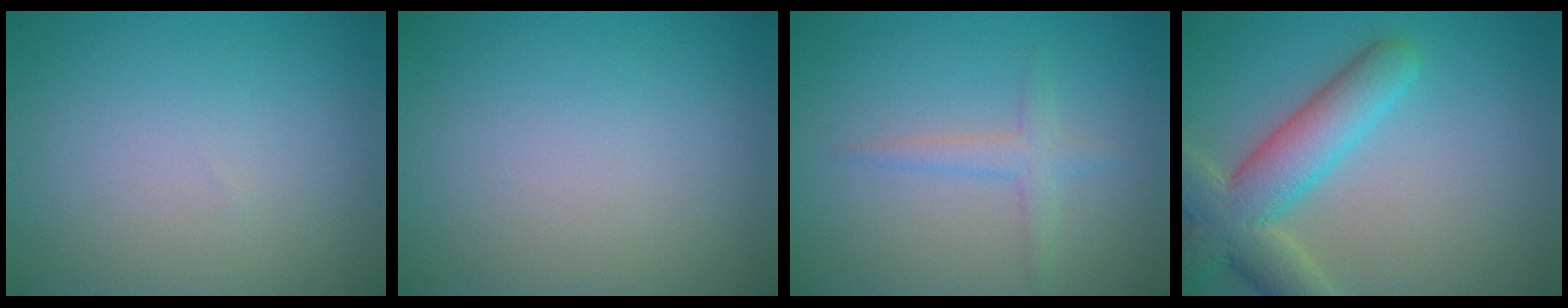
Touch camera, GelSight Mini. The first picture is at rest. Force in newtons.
{"total": 0.0}
{"total": 1.9, "press": 1.9, "slide": 0.1}
{"total": 7.1, "press": 7.1, "slide": 0.5}